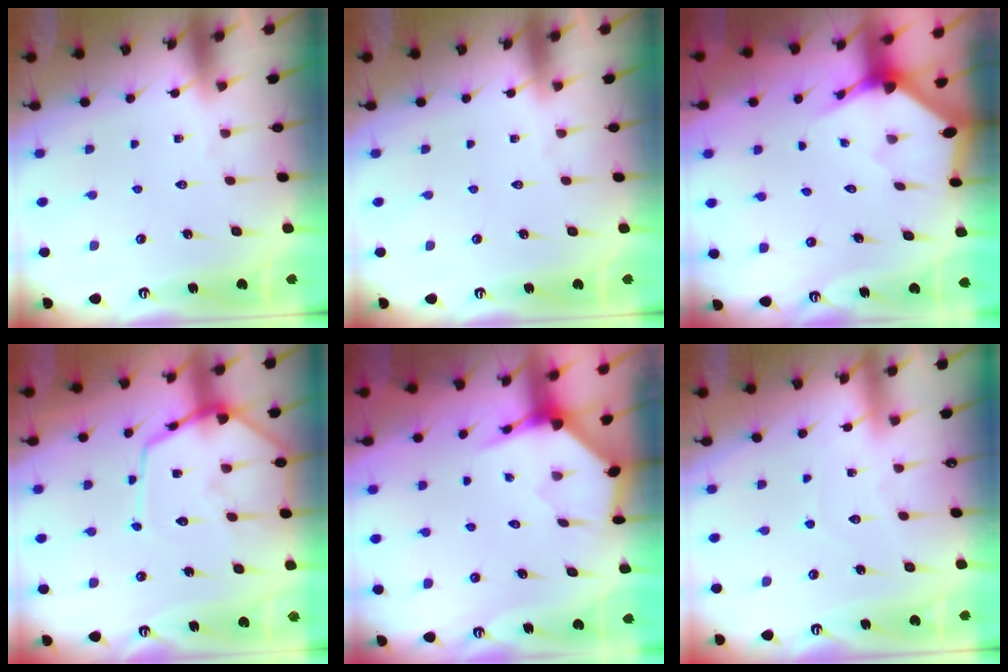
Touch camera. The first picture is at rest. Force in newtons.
{"total": 0.0}
{"total": 3.0, "press": 3.0, "slide": 0.1}
{"total": 13.2, "press": 13.1, "slide": 1.2}
{"total": 3.9, "press": 3.9, "slide": 0.4}
{"total": 2.4, "press": 2.4, "slide": 0.3}